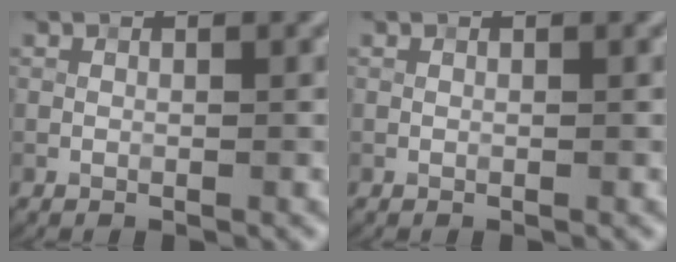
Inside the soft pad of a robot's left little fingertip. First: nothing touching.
{"total": 0.0}